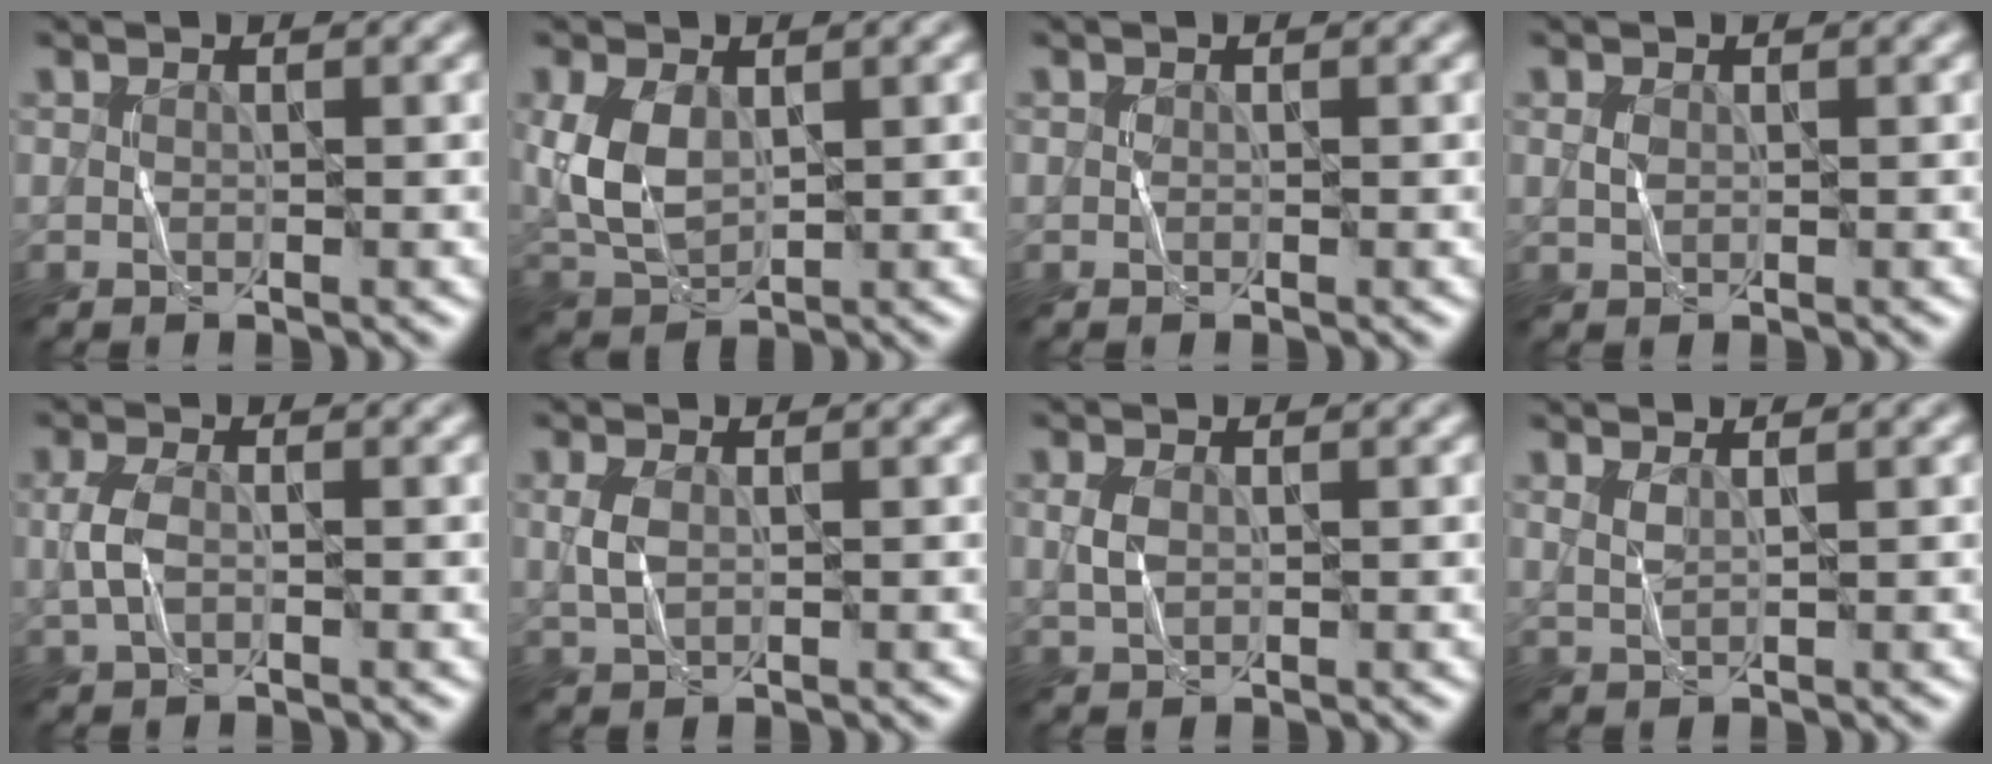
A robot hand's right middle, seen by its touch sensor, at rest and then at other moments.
{"total": 4.9, "force": [0.8, 3.2, 3.6], "torque": [-0.088, 0.002, 0.023]}
{"total": 0.0}
{"total": 0.9, "force": [0.3, 0.6, 0.5], "torque": [-0.015, -0.001, 0.007]}
{"total": 2.4, "force": [-0.1, 1.4, 1.9], "torque": [-0.052, 0.002, -0.004]}
{"total": 2.1, "force": [0.3, 1.3, 1.6], "torque": [-0.044, 0.001, 0.009]}
{"total": 1.8, "force": [0.3, 1.2, 1.2], "torque": [-0.033, 0.002, 0.007]}
{"total": 1.1, "force": [0.8, 0.2, 0.7], "torque": [-0.020, 0.000, 0.017]}